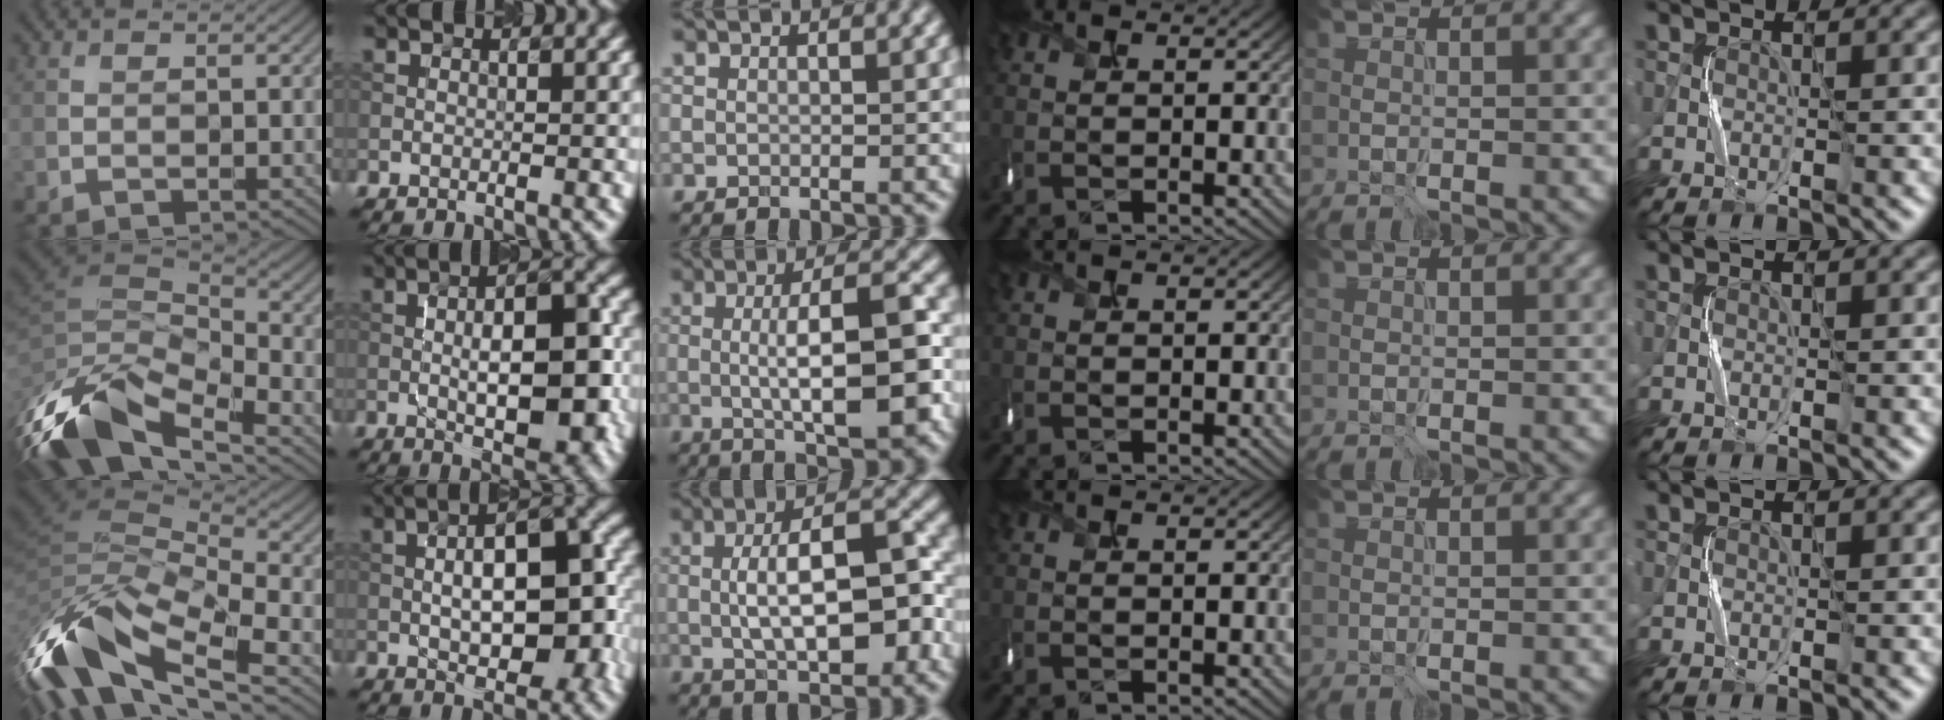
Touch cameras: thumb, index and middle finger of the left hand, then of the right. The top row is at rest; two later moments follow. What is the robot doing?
{"motion": "shake", "object": "box of matches"}